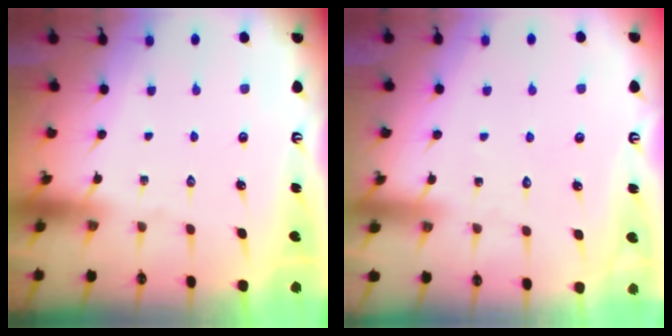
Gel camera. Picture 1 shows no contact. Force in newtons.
{"total": 2.8, "press": 2.8, "slide": 0.3}